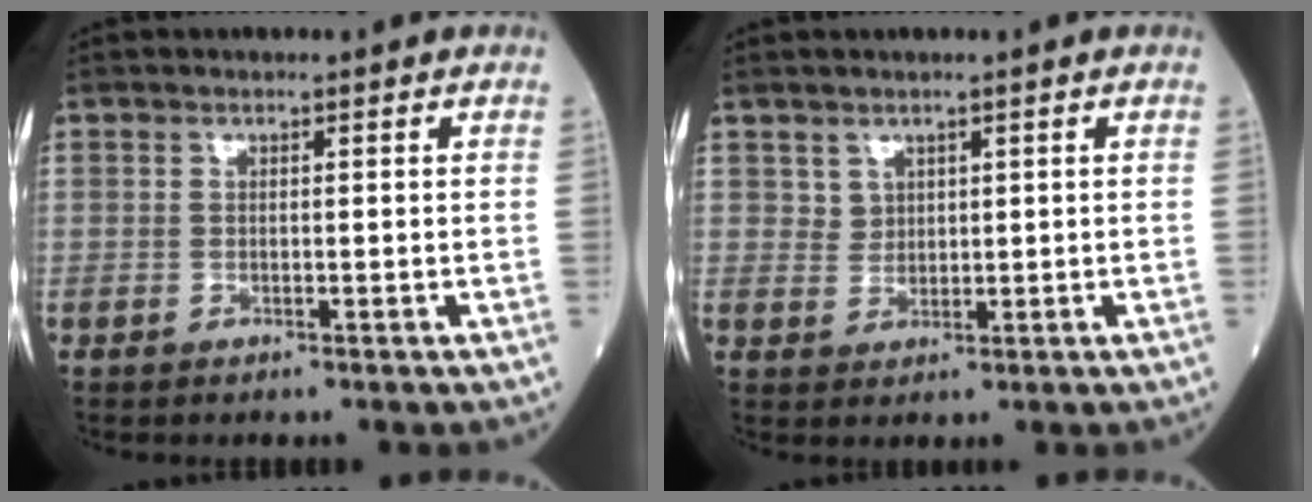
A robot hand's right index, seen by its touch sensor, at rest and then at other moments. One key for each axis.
{"total": 1.9, "fx": 1.0, "fy": 1.6, "fz": 0.2, "tx": 0.002, "ty": 0.002, "tz": 0.017}